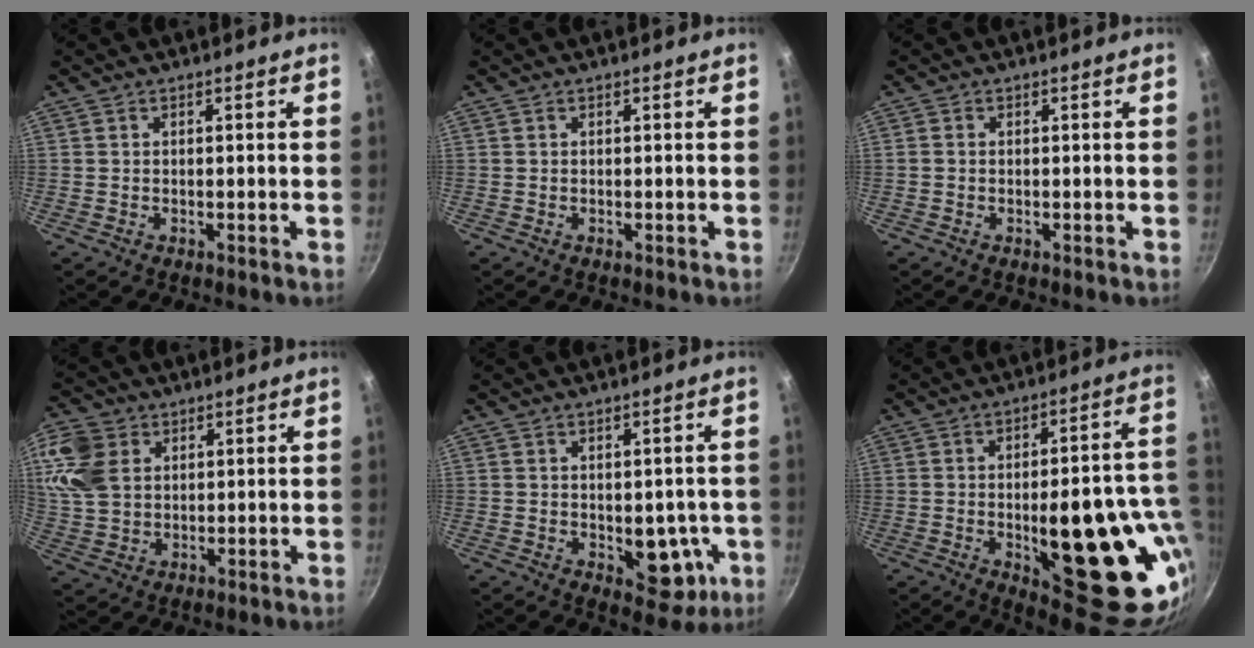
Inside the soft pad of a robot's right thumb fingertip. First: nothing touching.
{"total": 0.0}
{"total": 0.6, "force": [-0.1, 0.5, 0.3], "torque": [-0.006, 0.003, -0.003]}
{"total": 10.7, "force": [3.6, 7.9, 6.2], "torque": [-0.108, -0.007, 0.074]}
{"total": 8.8, "force": [-1.5, 5.4, 6.7], "torque": [-0.044, 0.000, -0.011]}
{"total": 28.1, "force": [-5.2, 11.2, 25.2], "torque": [-0.272, 0.003, -0.052]}